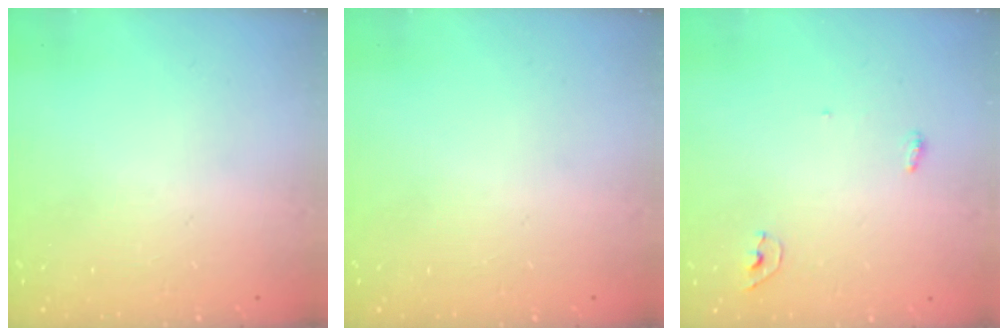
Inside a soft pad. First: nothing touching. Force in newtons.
{"total": 0.0}
{"total": 6.4, "press": 4.1, "slide": 4.9}